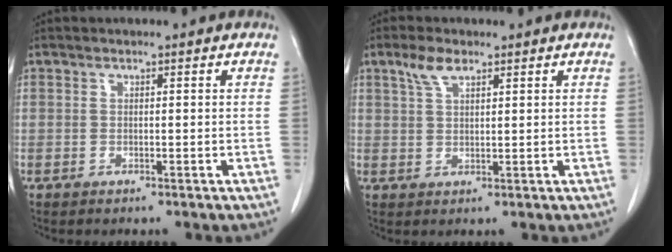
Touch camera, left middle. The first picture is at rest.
{"total": 3.5, "force": [2.3, 1.2, 2.3], "torque": [-0.054, 0.008, 0.051]}